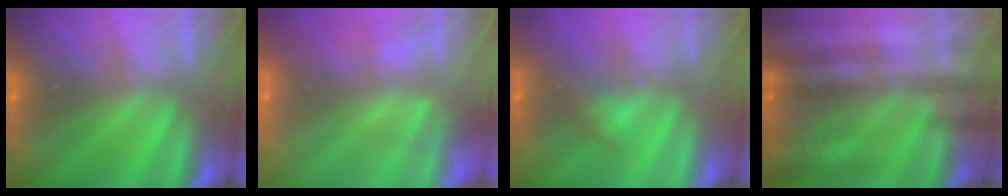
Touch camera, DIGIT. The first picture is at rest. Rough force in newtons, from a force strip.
{"total": 2.8}
{"total": 2.9}
{"total": 2.6}